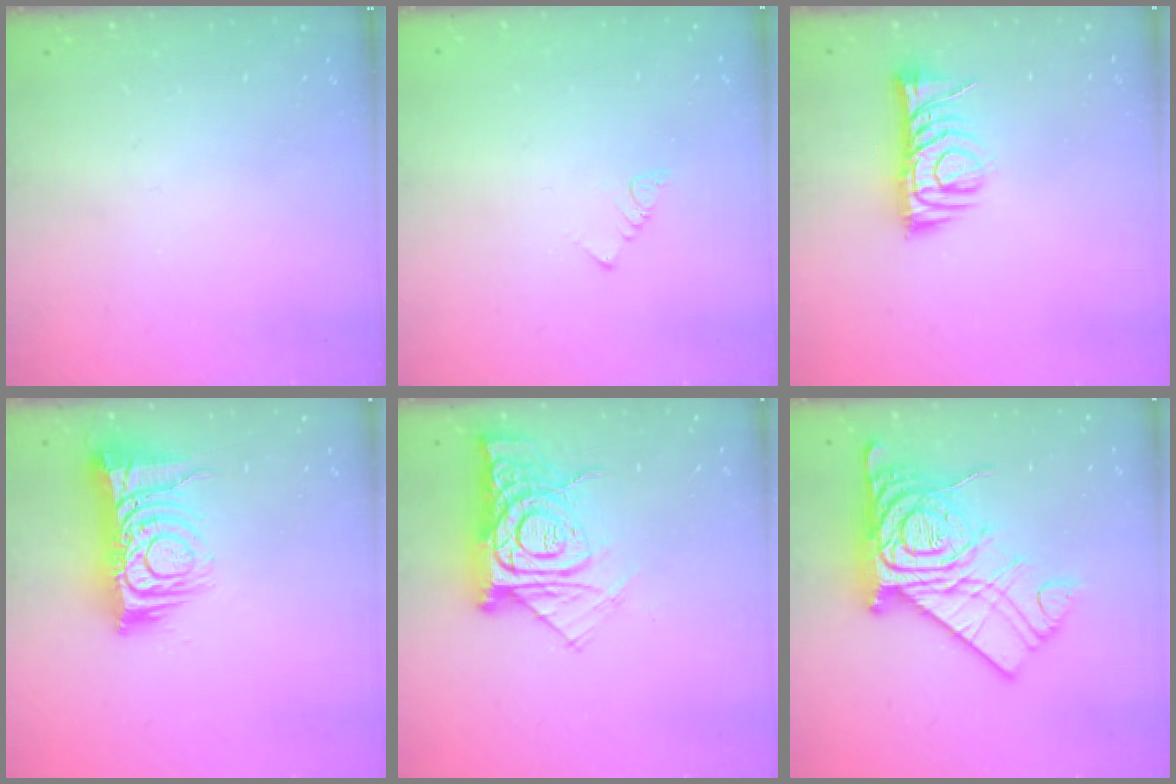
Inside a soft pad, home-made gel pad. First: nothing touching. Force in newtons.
{"total": 2.8, "press": 2.7, "slide": 0.3}
{"total": 8.2, "press": 8.2, "slide": 0.6}
{"total": 13.7, "press": 13.6, "slide": 1.8}
{"total": 14.7, "press": 14.6, "slide": 1.5}
{"total": 23.2, "press": 23.1, "slide": 2.3}